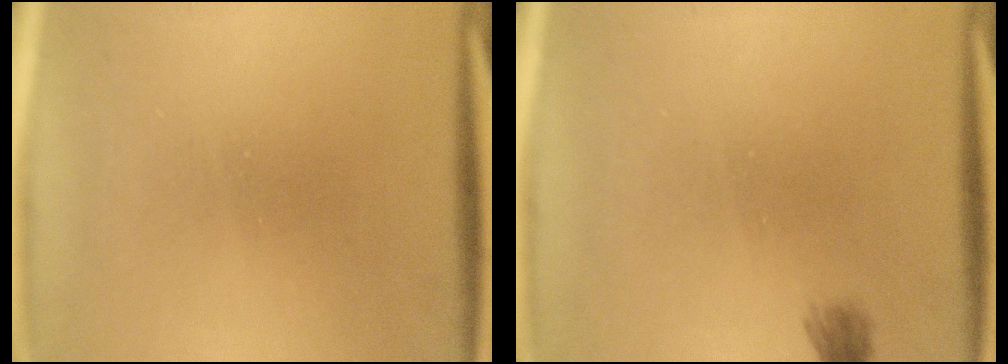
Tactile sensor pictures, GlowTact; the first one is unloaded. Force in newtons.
{"total": 1.9}